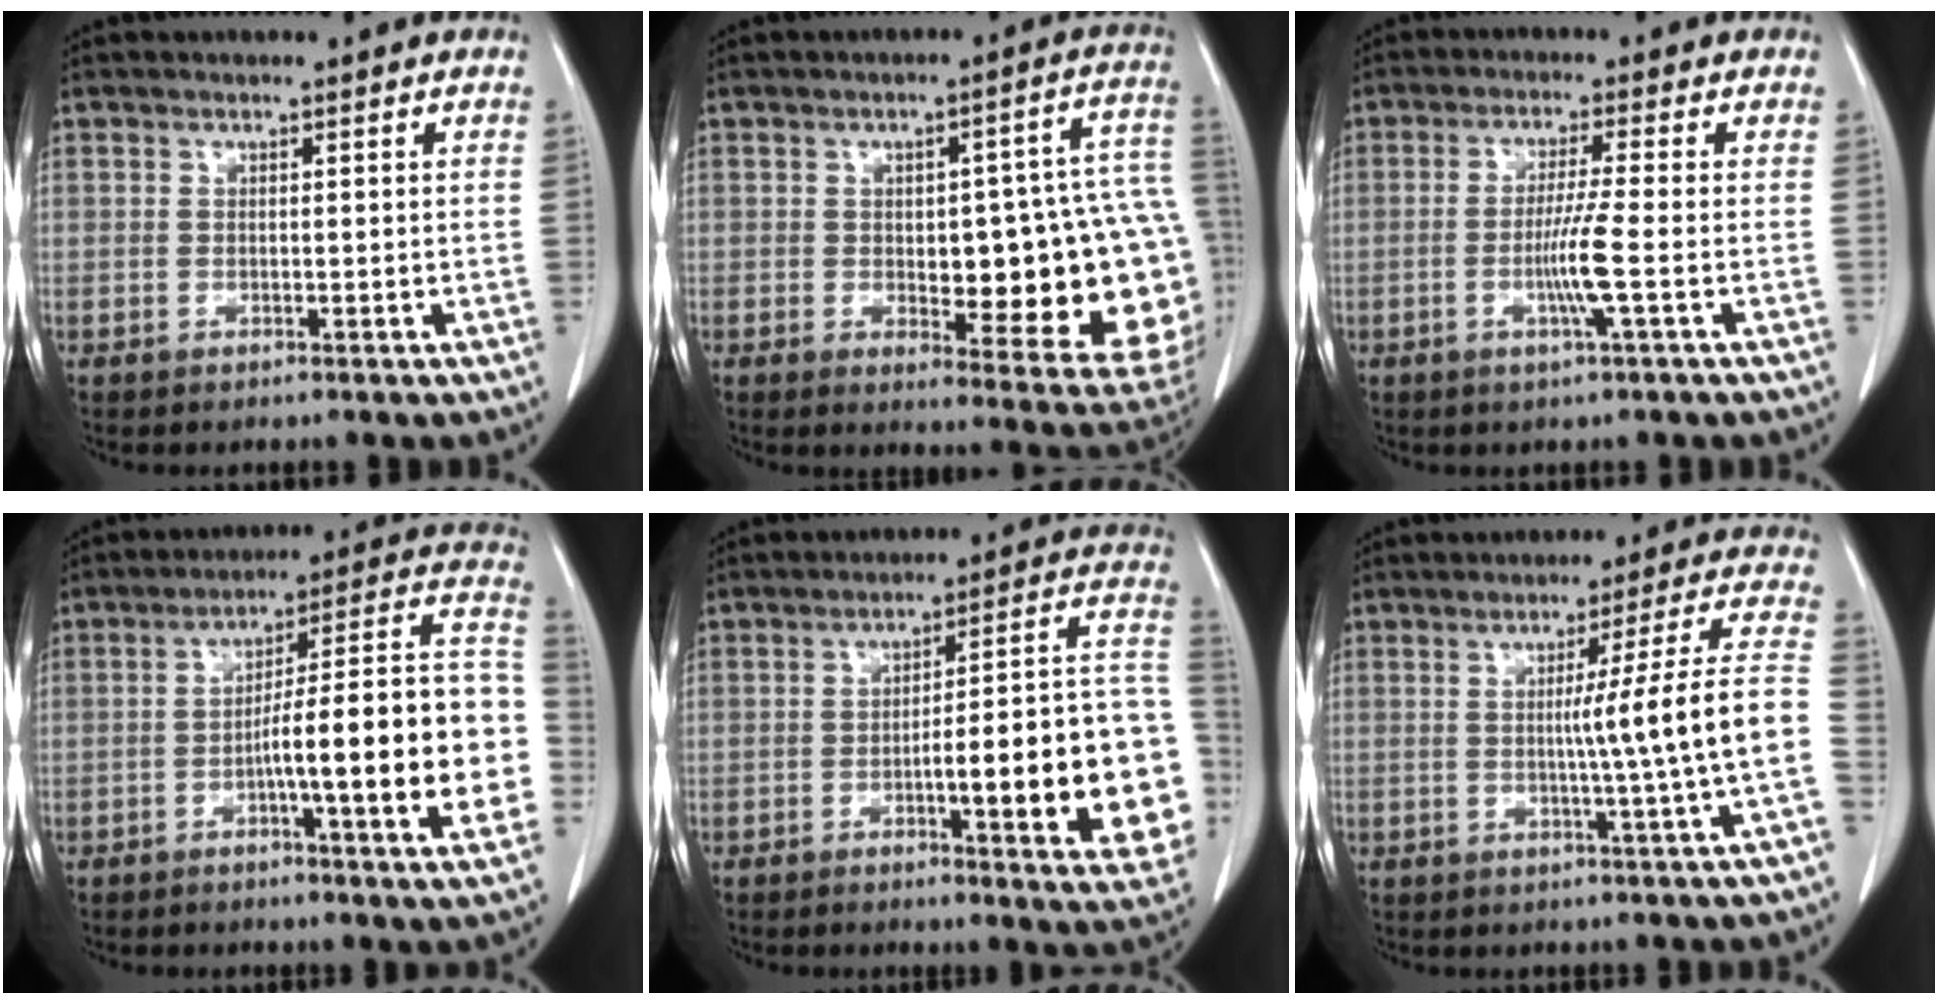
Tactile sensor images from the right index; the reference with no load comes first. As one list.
[{"total": 22.1, "force": [-1.8, 6.0, 21.2], "torque": [-0.182, 0.026, 0.001]}, {"total": 5.6, "force": [-1.5, -1.0, 5.3], "torque": [-0.102, -0.010, -0.030]}, {"total": 20.1, "force": [-4.4, 1.4, 19.5], "torque": [-0.207, 0.030, -0.060]}, {"total": 19.8, "force": [-4.5, 3.0, 19.0], "torque": [-0.153, 0.031, -0.047]}, {"total": 11.1, "force": [-1.5, -2.6, 10.7], "torque": [-0.150, -0.001, -0.018]}]